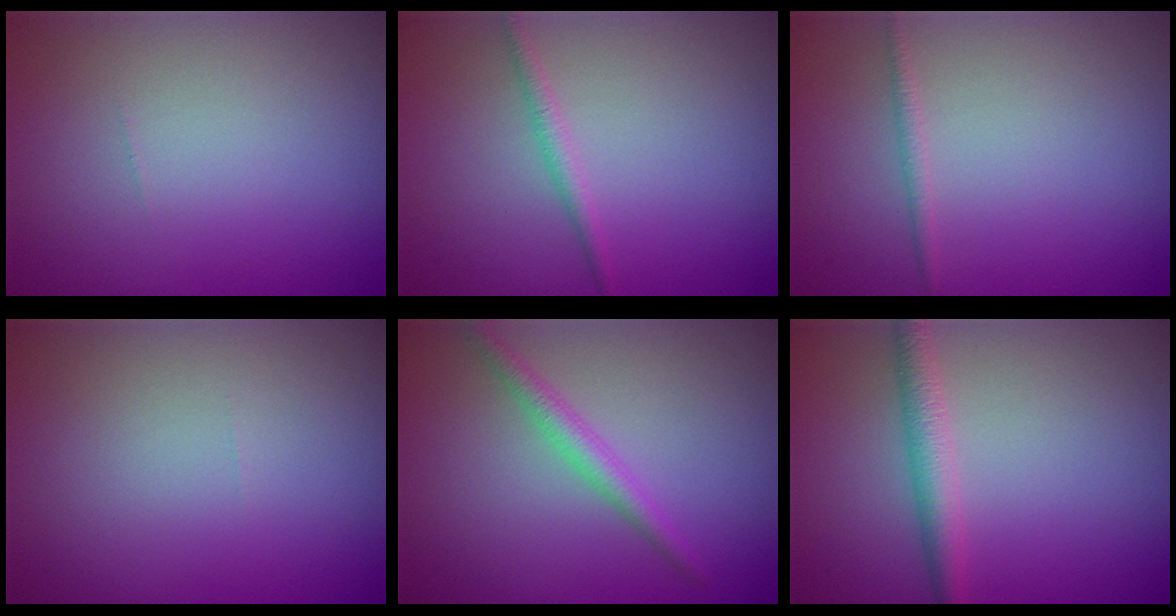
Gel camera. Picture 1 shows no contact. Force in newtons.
{"total": 1.3, "press": 1.3, "slide": 0.1}
{"total": 0.8, "press": 0.8, "slide": 0.1}
{"total": 0.0}
{"total": 2.1, "press": 2.1, "slide": 0.1}
{"total": 2.5, "press": 2.5, "slide": 0.1}